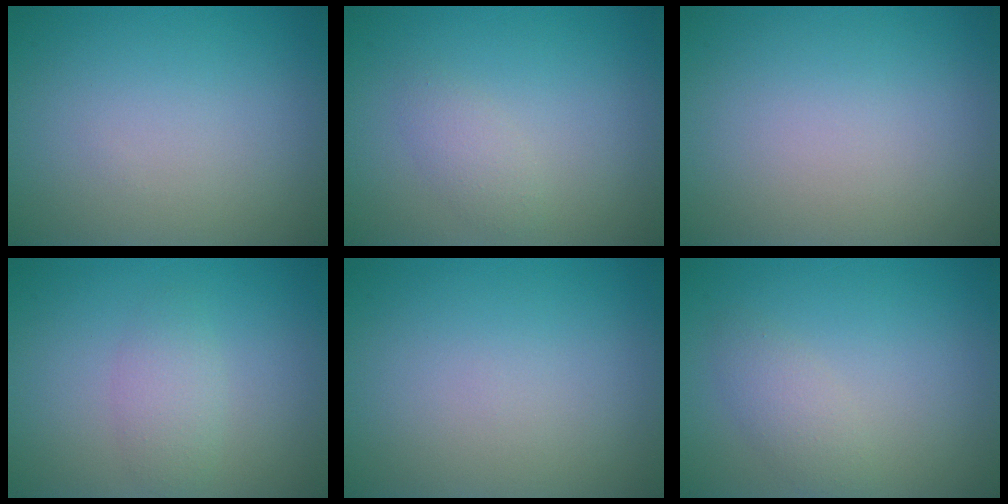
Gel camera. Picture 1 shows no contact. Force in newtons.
{"total": 1.5, "press": 1.5, "slide": 0.1}
{"total": 0.0}
{"total": 2.0, "press": 2.0, "slide": 0.1}
{"total": 0.0}
{"total": 1.9, "press": 1.9, "slide": 0.1}